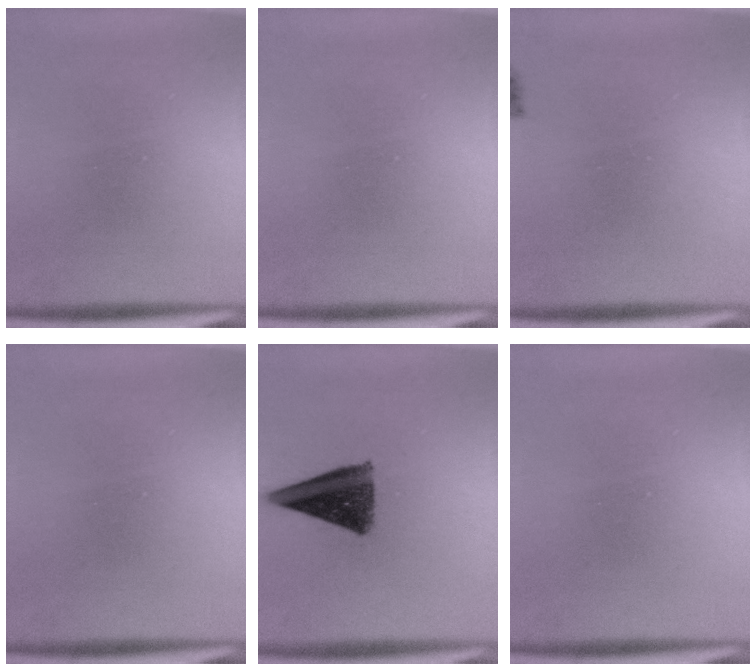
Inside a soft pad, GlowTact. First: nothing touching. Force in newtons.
{"total": 0.0}
{"total": 1.8}
{"total": 0.0}
{"total": 10.4}
{"total": 0.0}